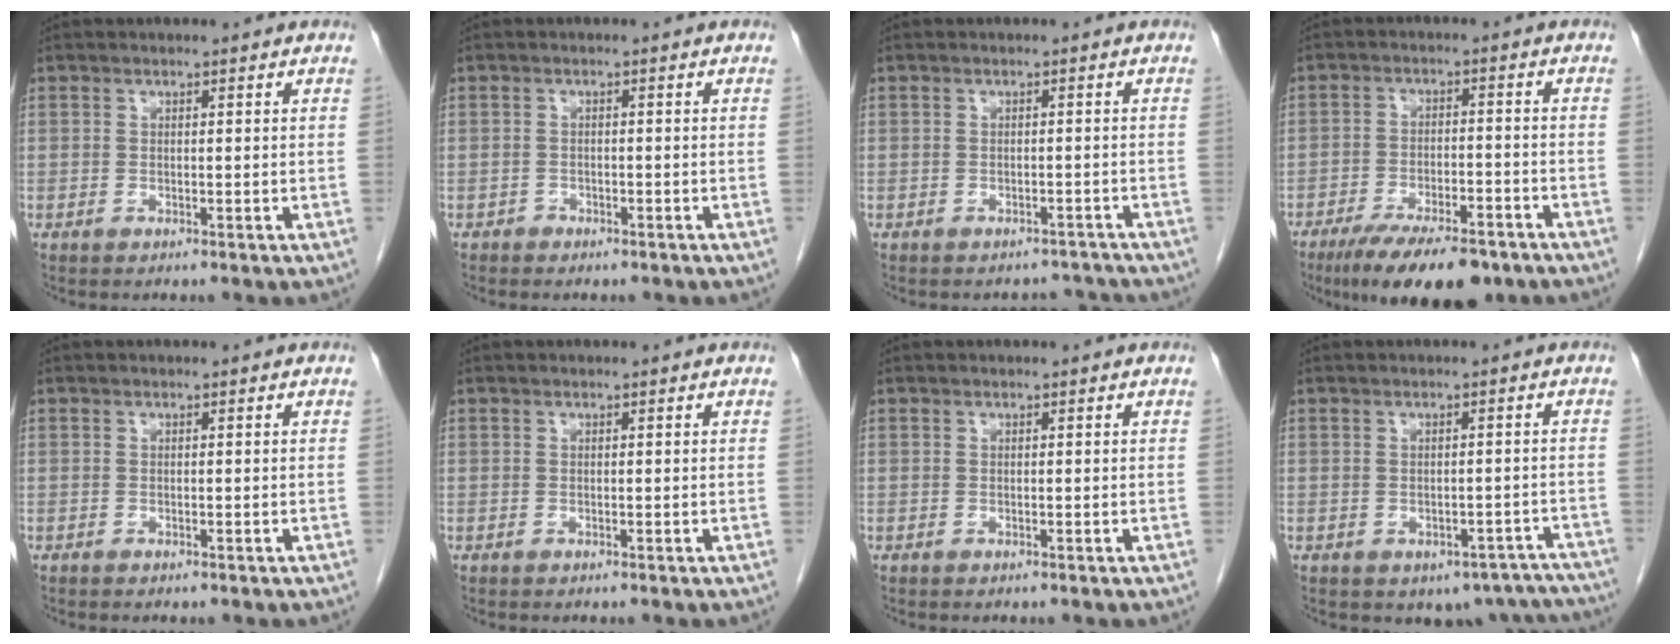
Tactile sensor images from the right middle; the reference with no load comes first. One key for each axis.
{"total": 1.1, "fx": -0.8, "fy": 0.8, "fz": -0.1, "tx": -0.004, "ty": 0.005, "tz": -0.015}
{"total": 3.7, "fx": -3.4, "fy": 1.3, "fz": -0.7, "tx": 0.016, "ty": 0.010, "tz": -0.041}
{"total": 13.1, "fx": -9.6, "fy": 4.0, "fz": 7.9, "tx": -0.117, "ty": -0.013, "tz": -0.151}
{"total": 0.0}
{"total": 0.0}
{"total": 0.0}
{"total": 10.1, "fx": -8.1, "fy": 5.6, "fz": 2.3, "tx": -0.002, "ty": 0.019, "tz": -0.085}